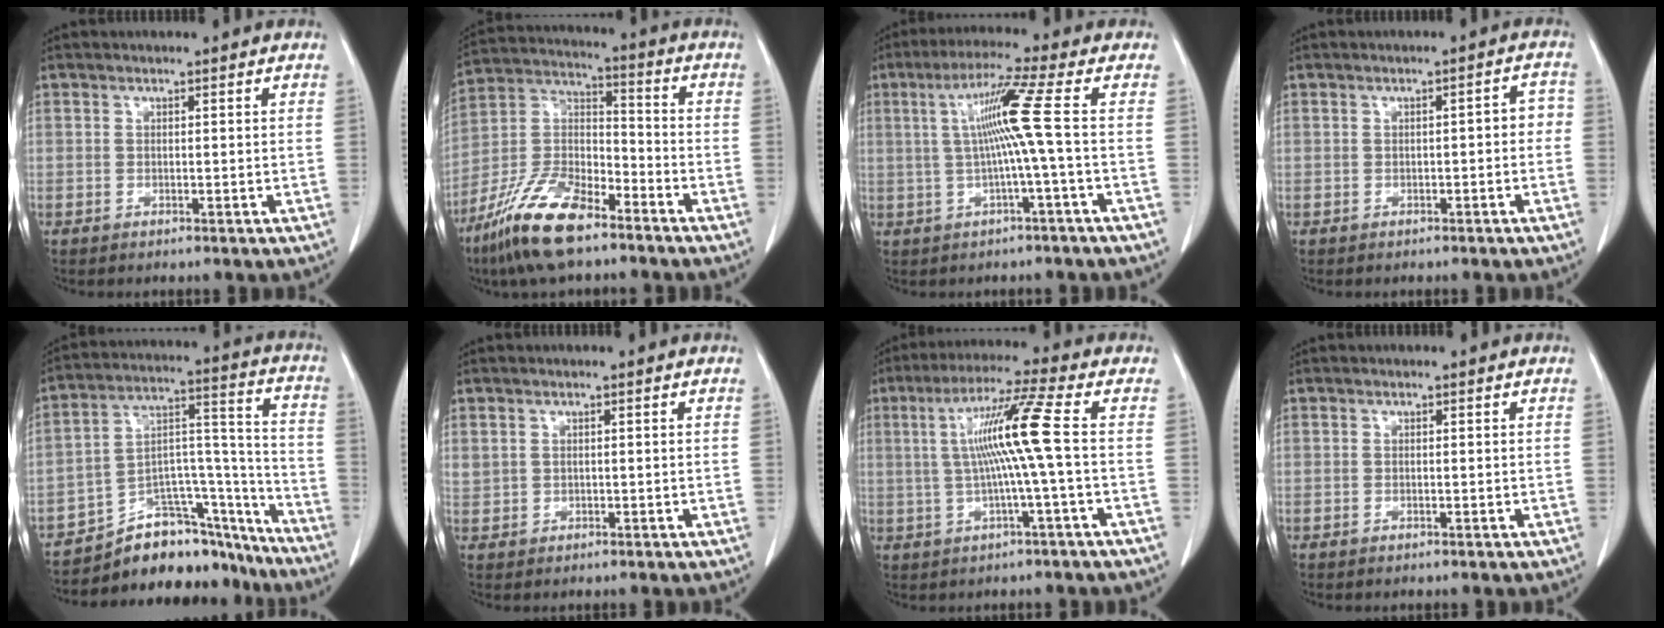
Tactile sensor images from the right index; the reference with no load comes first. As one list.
[{"total": 14.7, "force": [-10.4, 4.5, 9.4], "torque": [-0.192, -0.002, -0.196]}, {"total": 7.8, "force": [0.3, -2.0, 7.5], "torque": [-0.138, 0.015, 0.014]}, {"total": 2.6, "force": [-0.6, 1.1, 2.3], "torque": [-0.027, 0.017, -0.005]}, {"total": 18.0, "force": [-16.1, 6.2, 5.2], "torque": [-0.063, 0.070, -0.248]}, {"total": 1.7, "force": [0.7, 1.5, 0.4], "torque": [-0.005, 0.015, 0.021]}, {"total": 9.6, "force": [0.5, -1.8, 9.5], "torque": [-0.175, 0.012, 0.012]}, {"total": 0.0}]